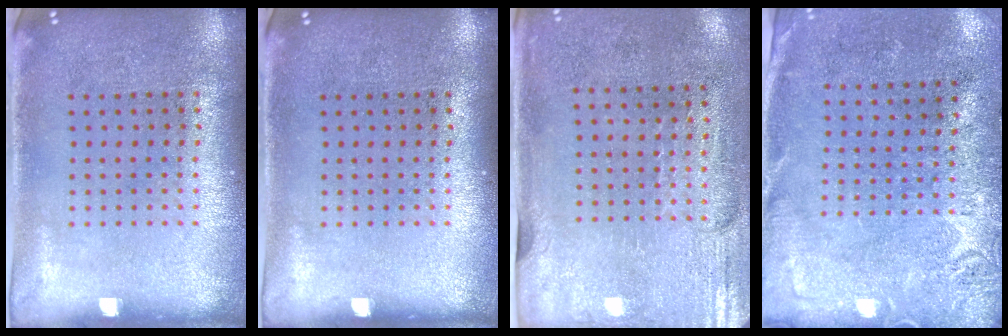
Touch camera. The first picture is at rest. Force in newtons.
{"total": 0.0}
{"total": 2.9, "press": 2.5, "slide": 1.5}
{"total": 2.8, "press": 2.3, "slide": 1.5}